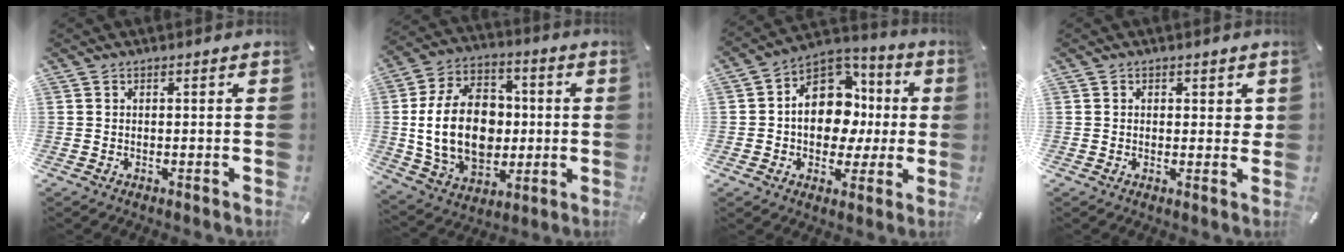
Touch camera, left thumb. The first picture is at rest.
{"total": 20.9, "force": [-0.5, 15.5, 14.0], "torque": [-0.293, 0.003, -0.008]}
{"total": 15.1, "force": [0.1, 11.9, 9.4], "torque": [-0.161, -0.003, 0.005]}
{"total": 2.0, "force": [0.6, 1.5, 1.2], "torque": [0.000, -0.004, 0.003]}